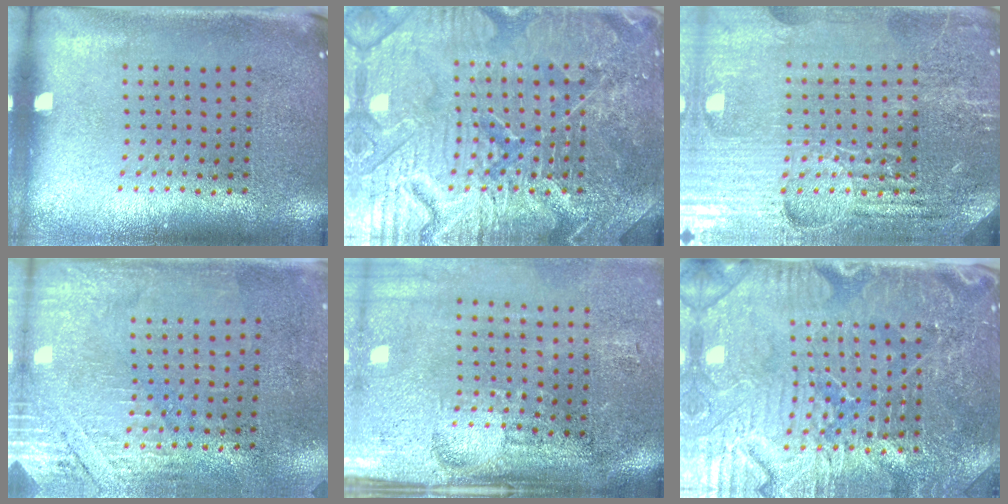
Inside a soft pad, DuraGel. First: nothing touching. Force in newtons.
{"total": 7.9, "press": 7.8, "slide": 1.1}
{"total": 5.0, "press": 4.7, "slide": 1.8}
{"total": 2.7, "press": 2.4, "slide": 1.3}
{"total": 4.7, "press": 3.9, "slide": 2.6}
{"total": 4.9, "press": 4.6, "slide": 1.6}